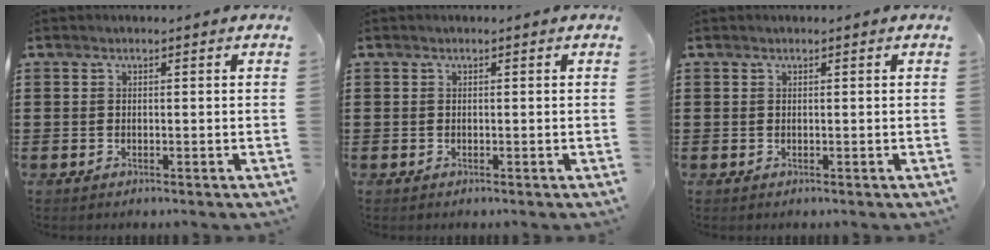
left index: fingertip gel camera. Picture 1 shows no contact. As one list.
[{"total": 0.0}, {"total": 0.0}]